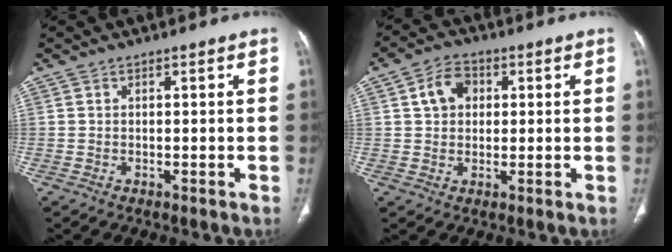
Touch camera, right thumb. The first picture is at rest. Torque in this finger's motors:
{"motor_torque": [-0.47, 0.70, 0.06, -0.05, 0.11]}